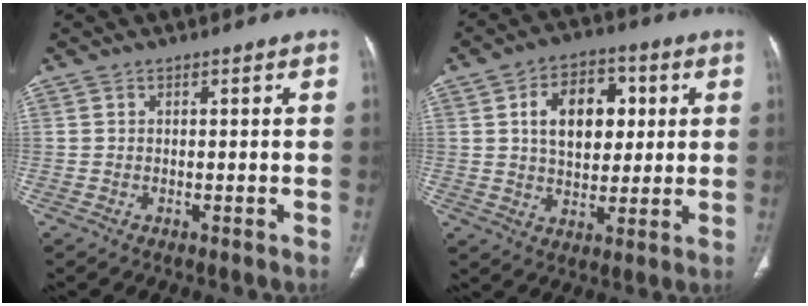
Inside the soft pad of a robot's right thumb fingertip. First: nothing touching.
{"total": 12.8, "force": [2.9, 8.6, 9.0], "torque": [-0.101, 0.003, 0.045]}